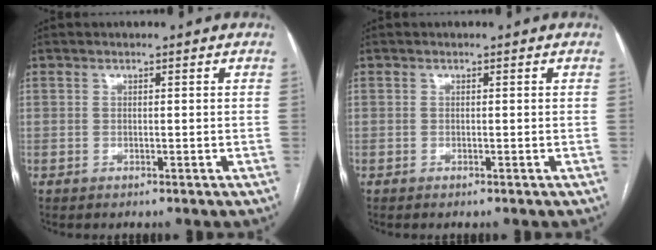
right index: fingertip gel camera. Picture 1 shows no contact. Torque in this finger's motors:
{"motor_torque": [-0.06, -0.03, -0.04, 0.00]}